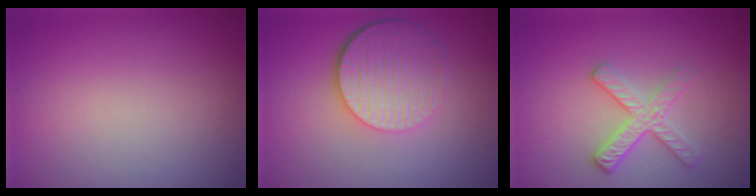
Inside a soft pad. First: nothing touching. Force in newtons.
{"total": 6.0, "press": 4.2, "slide": 4.3}
{"total": 2.7, "press": 2.5, "slide": 1.1}